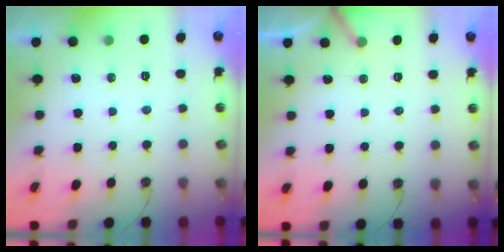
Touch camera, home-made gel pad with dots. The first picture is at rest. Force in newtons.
{"total": 3.6, "press": 3.5, "slide": 0.3}